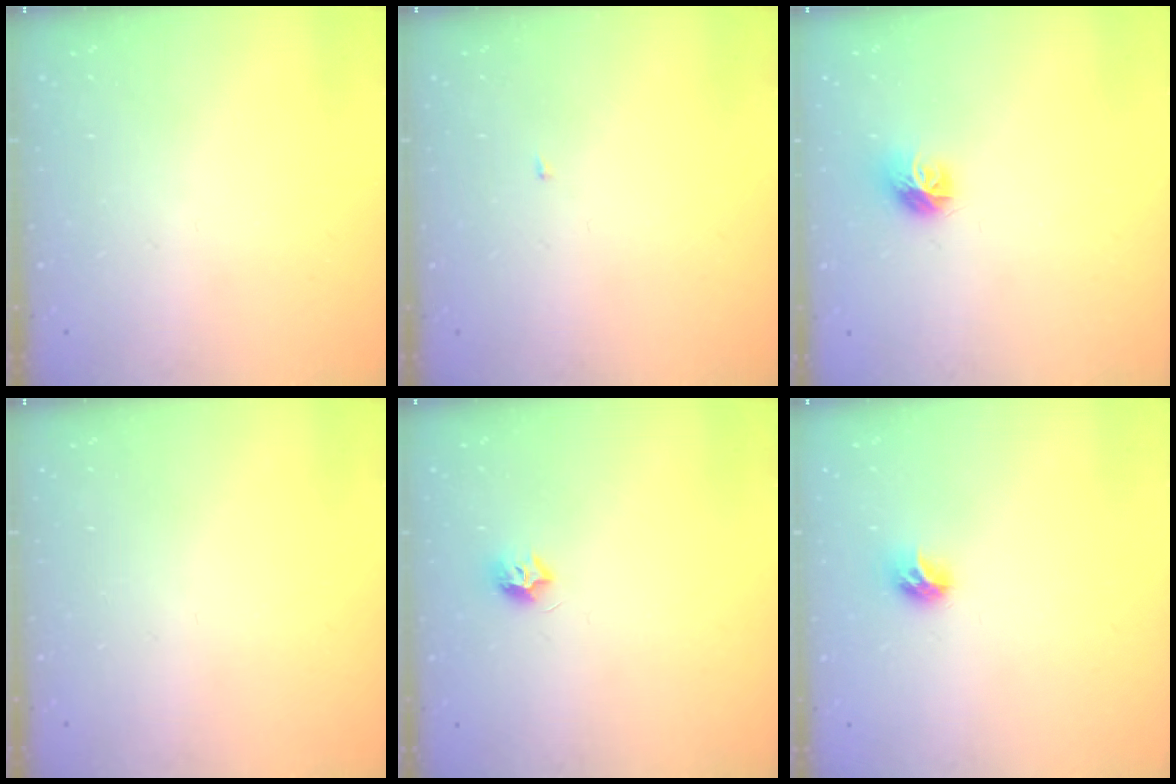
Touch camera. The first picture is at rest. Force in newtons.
{"total": 1.8, "press": 1.8, "slide": 0.2}
{"total": 8.1, "press": 8.1, "slide": 0.2}
{"total": 0.0}
{"total": 7.4, "press": 7.4, "slide": 0.6}
{"total": 7.5, "press": 7.4, "slide": 0.7}